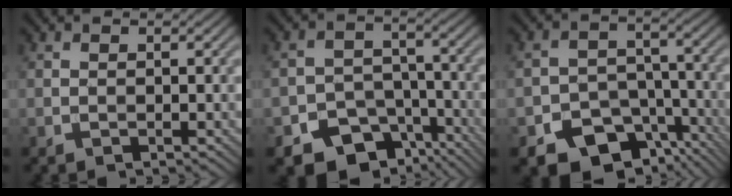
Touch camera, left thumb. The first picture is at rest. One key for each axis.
{"total": 10.7, "fx": -7.1, "fy": 7.1, "fz": 3.7, "tx": -0.055, "ty": -0.016, "tz": -0.105}
{"total": 12.4, "fx": -8.0, "fy": 8.2, "fz": 4.6, "tx": -0.072, "ty": -0.020, "tz": -0.115}